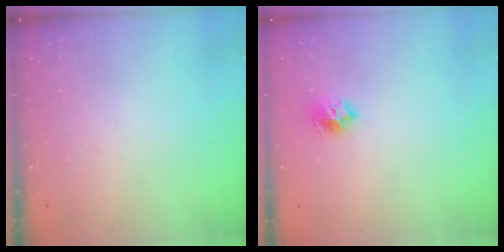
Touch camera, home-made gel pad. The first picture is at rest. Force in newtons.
{"total": 7.8, "press": 7.8, "slide": 0.2}